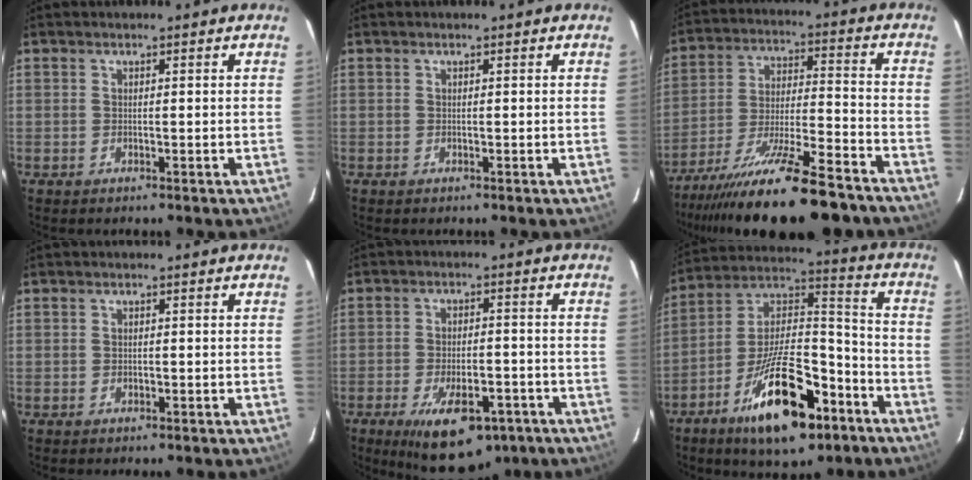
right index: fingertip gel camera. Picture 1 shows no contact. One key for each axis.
{"total": 0.0}
{"total": 22.3, "fx": -18.6, "fy": 2.9, "fz": 12.1, "tx": -0.231, "ty": -0.053, "tz": -0.293}
{"total": 0.6, "fx": -0.1, "fy": 0.6, "fz": 0.1, "tx": 0.001, "ty": 0.000, "tz": 0.000}
{"total": 14.2, "fx": -8.3, "fy": 6.1, "fz": 9.7, "tx": -0.178, "ty": -0.020, "tz": -0.117}
{"total": 21.3, "fx": -11.8, "fy": 8.5, "fz": 15.5, "tx": -0.276, "ty": 0.002, "tz": -0.188}